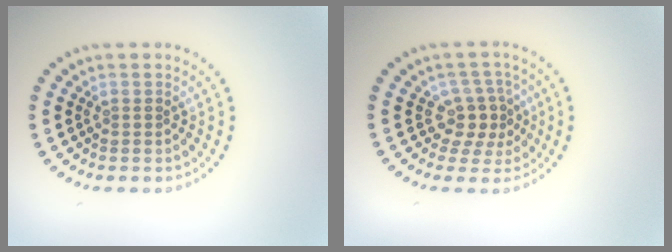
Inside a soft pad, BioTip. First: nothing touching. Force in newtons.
{"total": 2.7, "press": 2.1, "slide": 1.6}